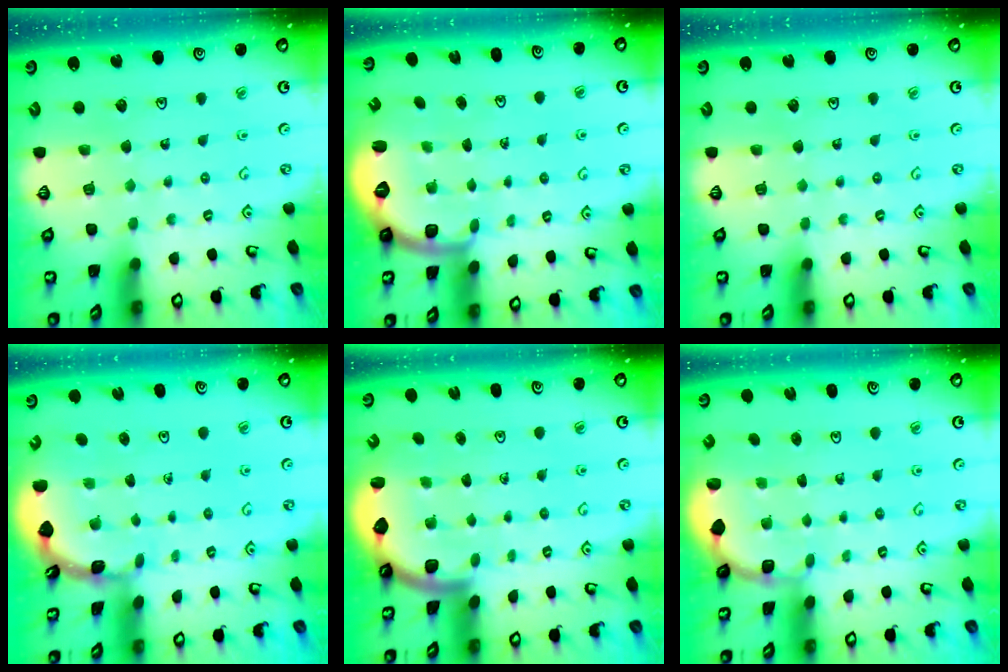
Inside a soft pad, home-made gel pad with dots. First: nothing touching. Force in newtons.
{"total": 2.1, "press": 1.9, "slide": 1.0}
{"total": 0.0}
{"total": 1.8, "press": 1.8, "slide": 0.1}
{"total": 2.3, "press": 2.3, "slide": 0.4}
{"total": 2.0, "press": 1.8, "slide": 0.8}